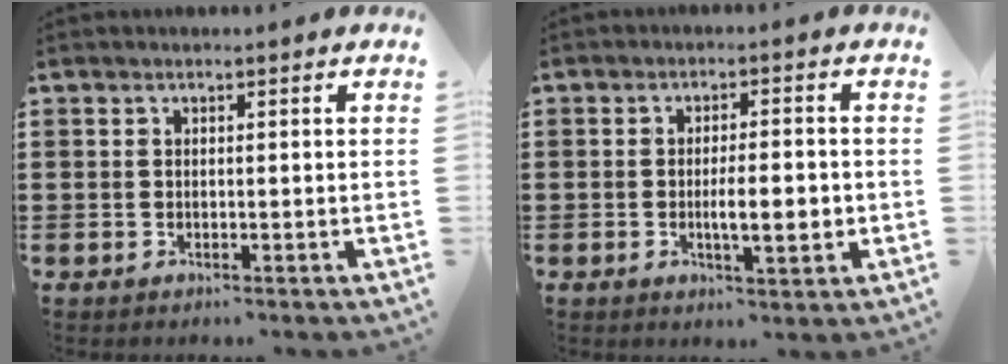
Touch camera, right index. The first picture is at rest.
{"total": 5.9, "force": [-0.9, 1.4, 5.6], "torque": [-0.080, -0.004, -0.019]}